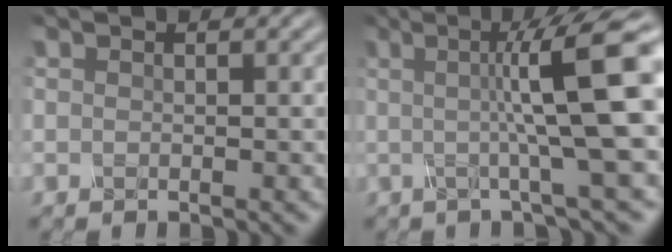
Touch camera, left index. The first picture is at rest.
{"total": 9.3, "force": [1.0, 1.3, 9.1], "torque": [-0.115, 0.007, 0.010]}